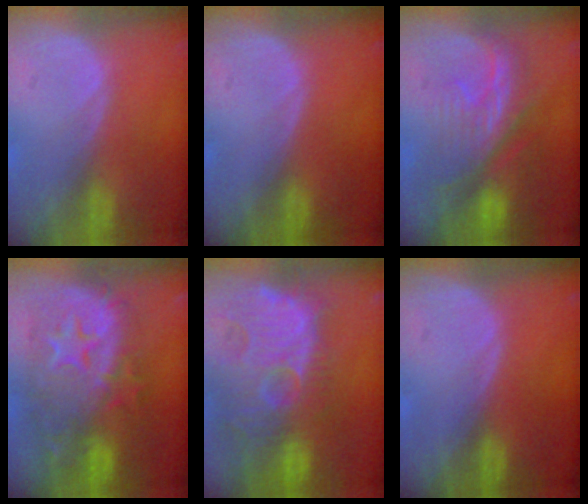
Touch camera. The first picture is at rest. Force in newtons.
{"total": 0.0}
{"total": 9.2, "press": 8.7, "slide": 3.2}
{"total": 12.6, "press": 12.6, "slide": 1.1}
{"total": 14.1, "press": 12.4, "slide": 6.7}
{"total": 0.0}